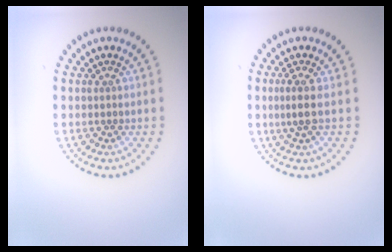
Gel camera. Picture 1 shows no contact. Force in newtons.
{"total": 2.0, "press": 1.4, "slide": 1.4}